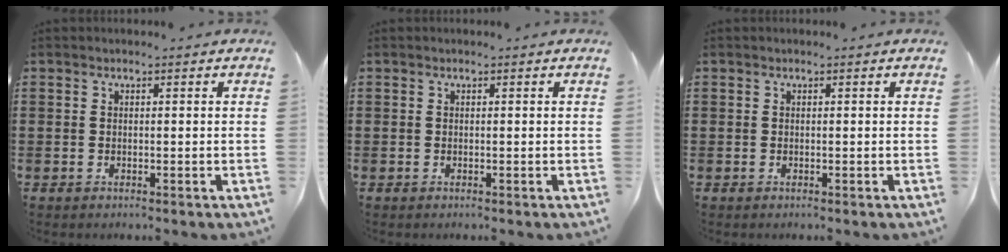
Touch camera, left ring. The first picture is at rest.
{"total": 0.0}
{"total": 0.0}